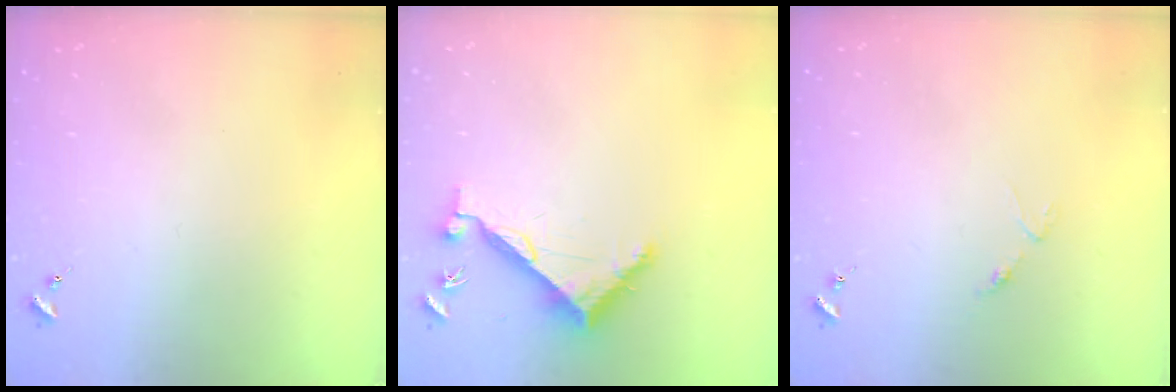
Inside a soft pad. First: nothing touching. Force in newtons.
{"total": 6.9, "press": 6.9, "slide": 0.3}
{"total": 3.1, "press": 3.0, "slide": 0.4}